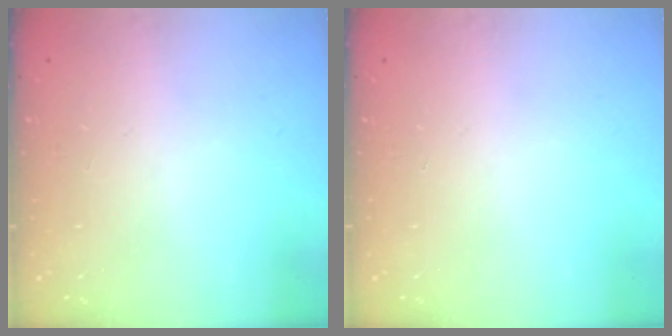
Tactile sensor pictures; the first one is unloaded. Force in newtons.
{"total": 0.0}